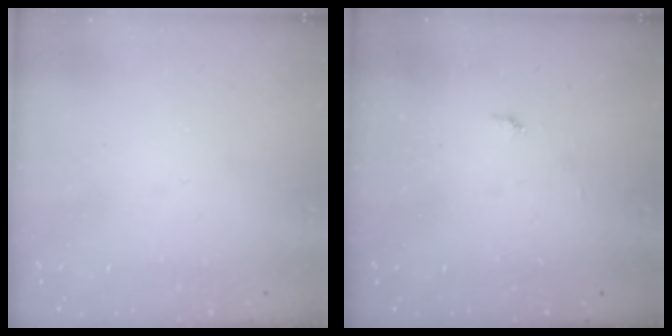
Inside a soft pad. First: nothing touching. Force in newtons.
{"total": 4.5, "press": 4.5, "slide": 0.6}